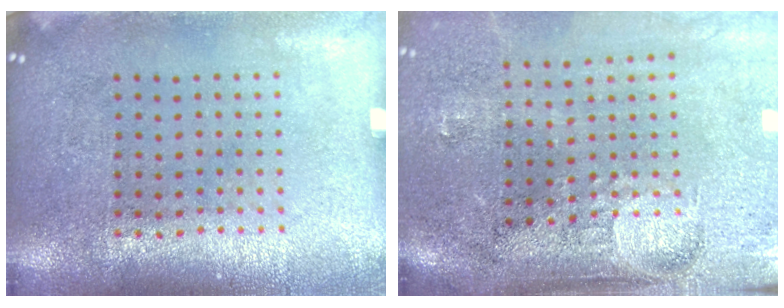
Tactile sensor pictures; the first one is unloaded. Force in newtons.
{"total": 4.5, "press": 3.8, "slide": 2.4}